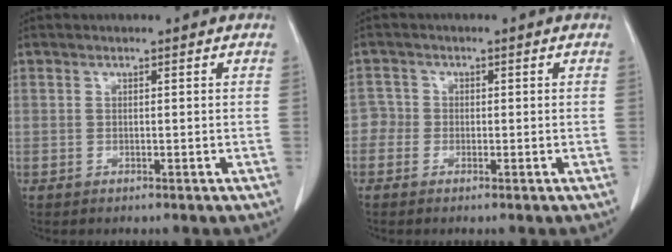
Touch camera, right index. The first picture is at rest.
{"total": 1.8, "force": [-0.7, 1.6, -0.2], "torque": [0.017, 0.009, -0.021]}